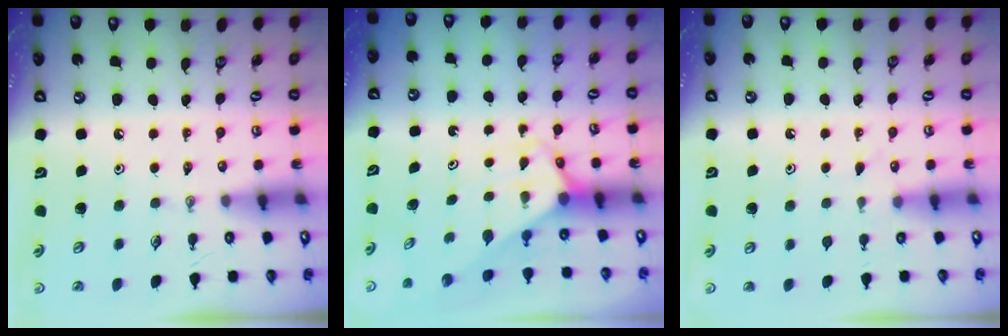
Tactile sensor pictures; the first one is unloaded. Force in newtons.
{"total": 2.8, "press": 2.8, "slide": 0.2}
{"total": 4.5, "press": 4.5, "slide": 0.6}